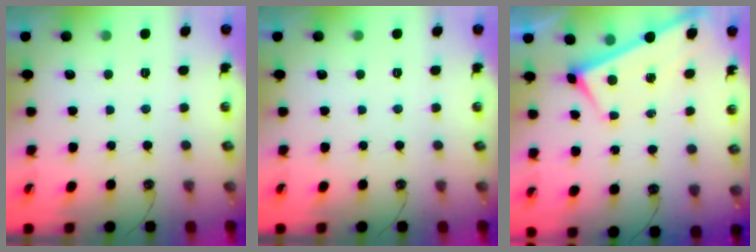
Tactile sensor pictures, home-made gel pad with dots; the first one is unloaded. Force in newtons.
{"total": 0.0}
{"total": 1.7, "press": 1.7, "slide": 0.2}